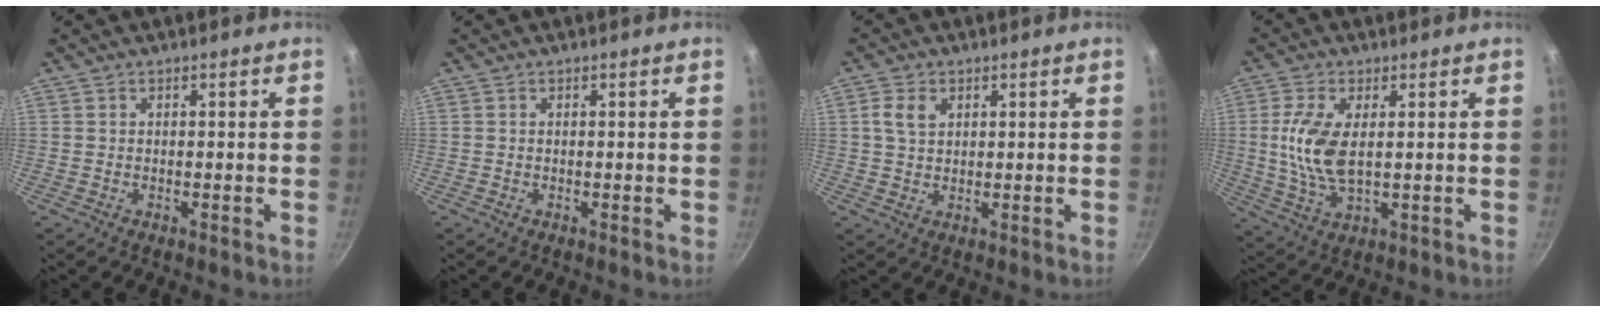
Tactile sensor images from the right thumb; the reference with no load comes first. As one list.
[{"total": 0.0}, {"total": 4.1, "force": [1.4, 2.9, 2.6], "torque": [-0.039, 0.002, 0.026]}, {"total": 9.9, "force": [1.2, 4.7, 8.6], "torque": [-0.177, -0.005, 0.026]}]